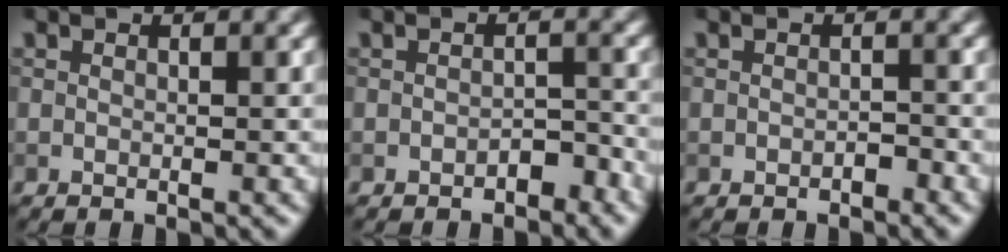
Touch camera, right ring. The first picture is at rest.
{"total": 1.7, "force": [-1.2, 0.9, 0.9], "torque": [-0.013, 0.004, -0.018]}
{"total": 0.8, "force": [-0.6, 0.4, 0.5], "torque": [-0.006, 0.000, -0.008]}